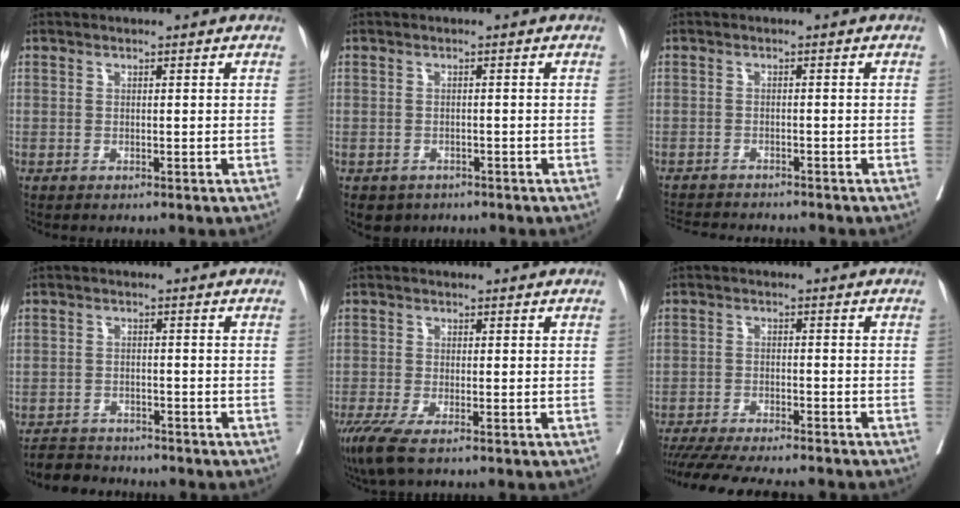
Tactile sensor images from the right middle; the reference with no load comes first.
{"total": 4.7, "force": [-3.3, 3.1, 1.1], "torque": [-0.019, 0.001, -0.044]}
{"total": 9.5, "force": [-8.9, 1.2, 3.0], "torque": [-0.047, -0.006, -0.125]}
{"total": 4.3, "force": [-4.2, 0.9, -0.2], "torque": [0.004, -0.010, -0.074]}
{"total": 5.2, "force": [-3.3, 0.8, 3.9], "torque": [-0.074, -0.018, -0.058]}
{"total": 15.2, "force": [-13.5, 1.8, 6.7], "torque": [-0.114, -0.025, -0.194]}